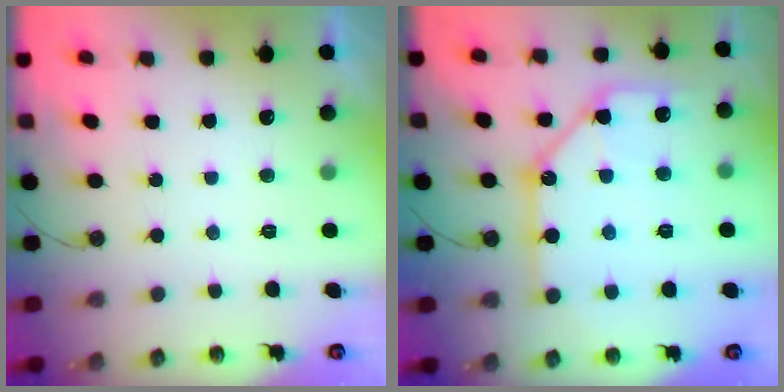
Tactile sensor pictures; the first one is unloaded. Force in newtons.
{"total": 14.2, "press": 14.1, "slide": 1.6}